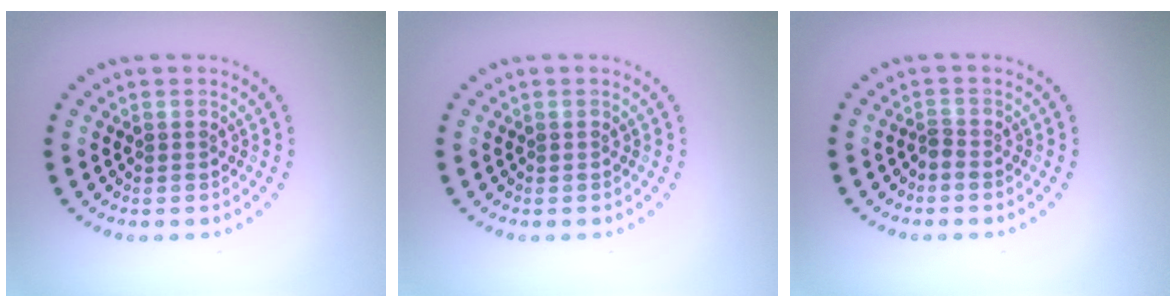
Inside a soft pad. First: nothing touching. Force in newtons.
{"total": 0.0}
{"total": 0.6, "press": 0.4, "slide": 0.5}